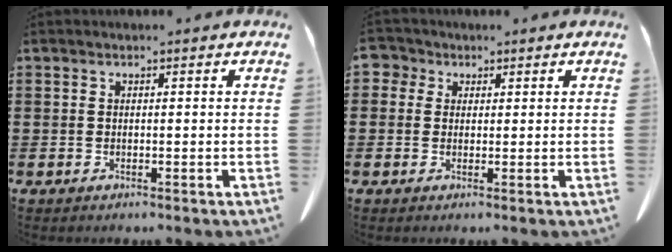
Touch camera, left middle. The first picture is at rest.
{"total": 2.7, "force": [1.1, 2.3, 0.8], "torque": [-0.019, 0.006, 0.016]}